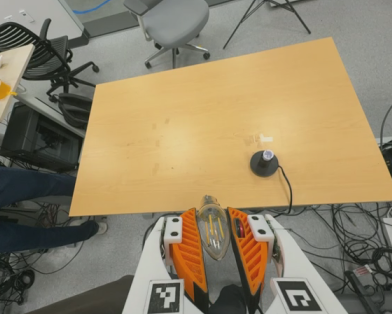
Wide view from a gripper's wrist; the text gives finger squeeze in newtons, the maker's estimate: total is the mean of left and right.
{"total": 12.3, "left": 13.8, "right": 10.8}